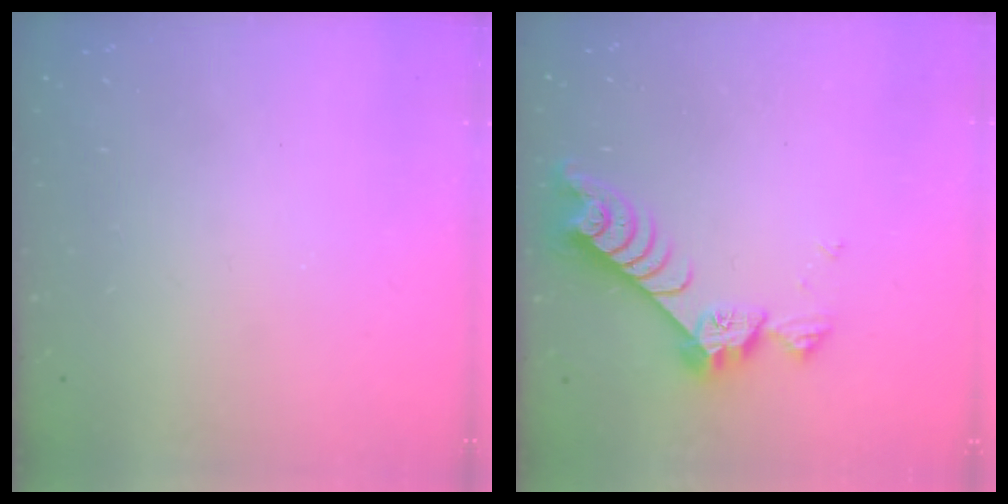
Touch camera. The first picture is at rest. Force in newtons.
{"total": 8.8, "press": 8.8, "slide": 0.8}